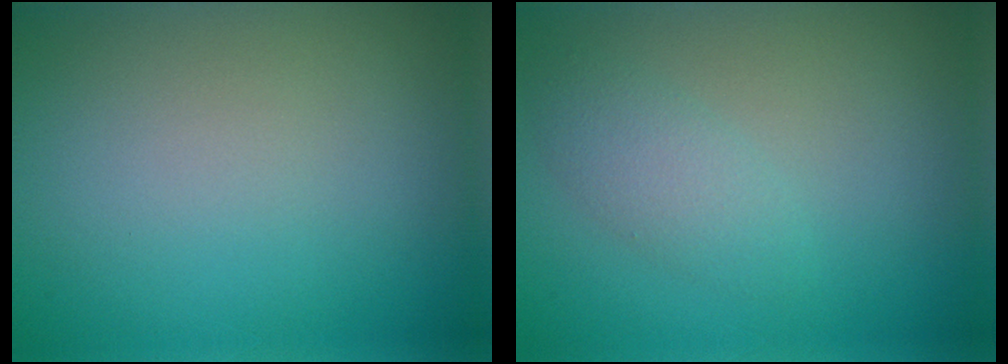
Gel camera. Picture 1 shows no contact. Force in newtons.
{"total": 2.2, "press": 2.2, "slide": 0.1}